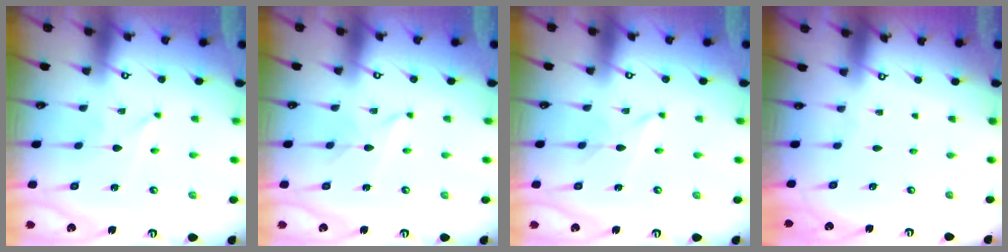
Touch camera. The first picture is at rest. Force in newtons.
{"total": 3.0, "press": 3.0, "slide": 0.1}
{"total": 3.0, "press": 3.0, "slide": 0.1}
{"total": 0.0}